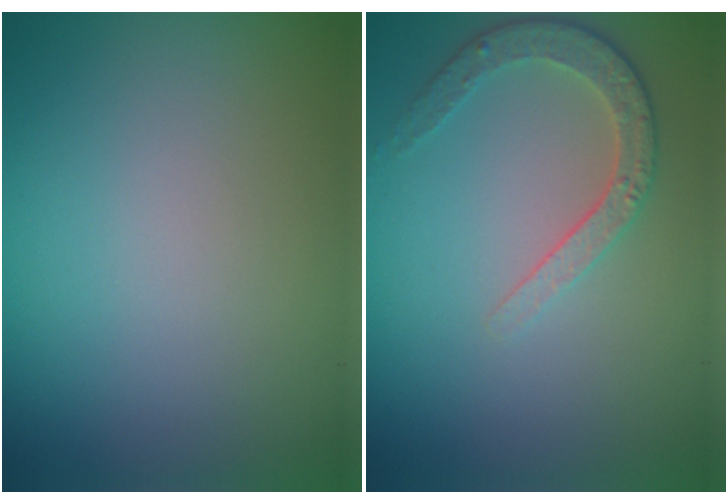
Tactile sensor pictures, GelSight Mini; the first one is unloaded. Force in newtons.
{"total": 2.6, "press": 2.5, "slide": 1.0}